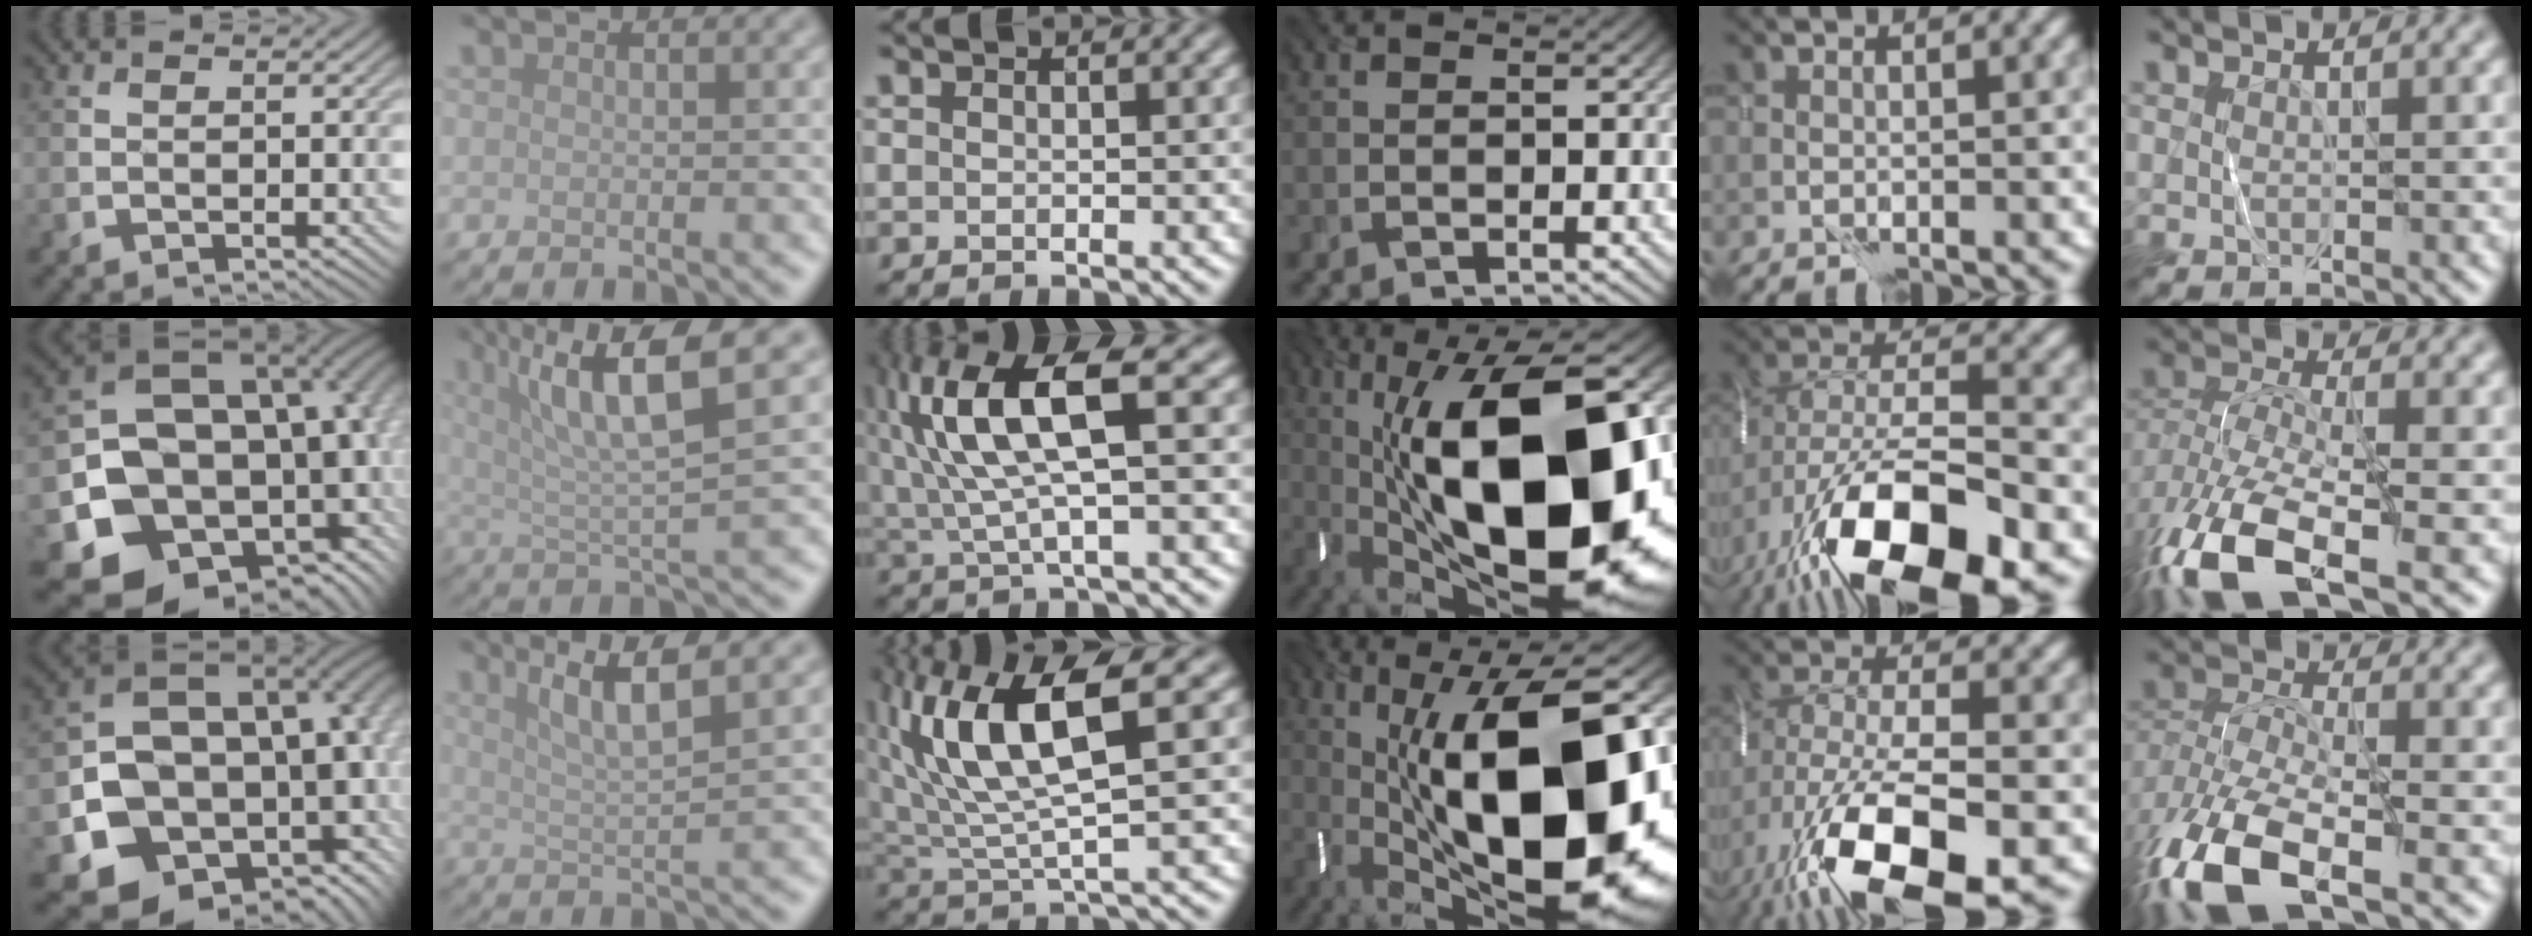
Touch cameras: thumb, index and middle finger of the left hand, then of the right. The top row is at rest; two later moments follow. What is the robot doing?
{"motion": "wrap", "object": "ribbon"}